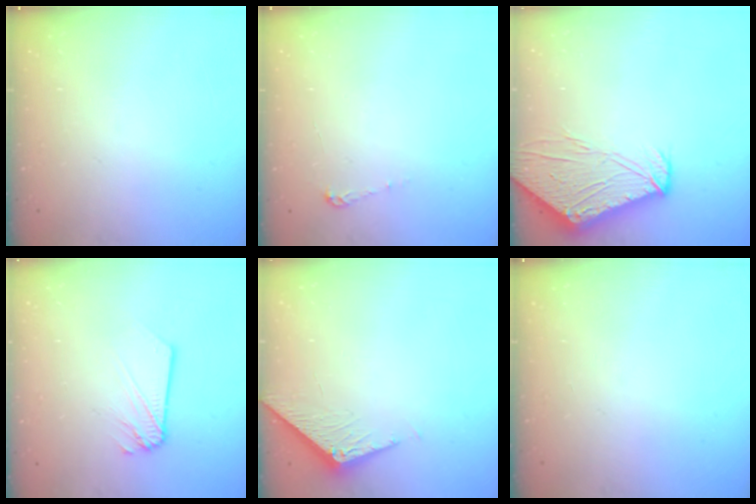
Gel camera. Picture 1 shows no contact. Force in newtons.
{"total": 3.9, "press": 3.9, "slide": 0.3}
{"total": 12.8, "press": 12.7, "slide": 1.6}
{"total": 2.5, "press": 2.5, "slide": 0.1}
{"total": 4.0, "press": 4.0, "slide": 0.1}
{"total": 0.0}